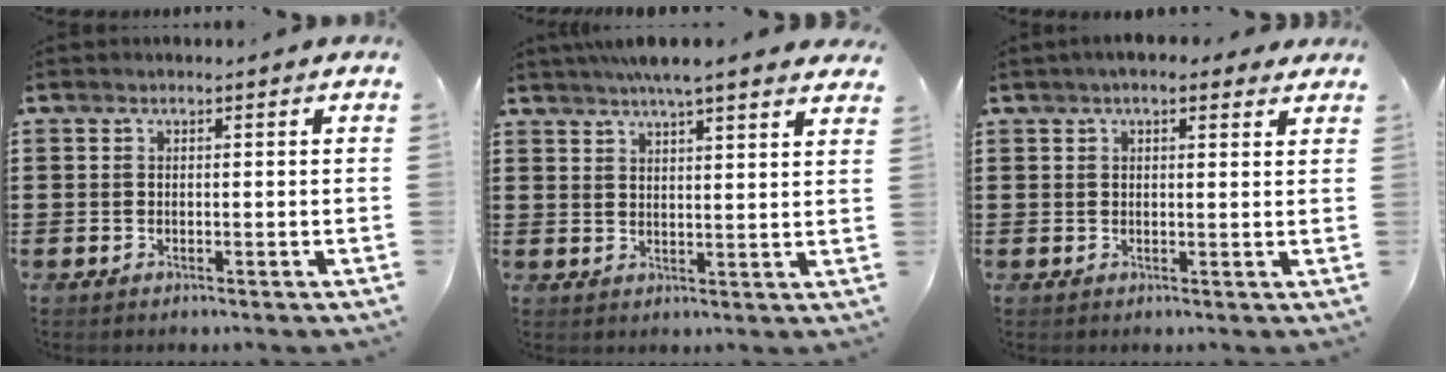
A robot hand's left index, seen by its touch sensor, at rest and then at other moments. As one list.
[{"total": 5.3, "force": [4.7, 0.1, 2.5], "torque": [-0.062, -0.006, 0.084]}, {"total": 3.1, "force": [2.3, 1.2, 1.7], "torque": [-0.040, 0.006, 0.042]}]